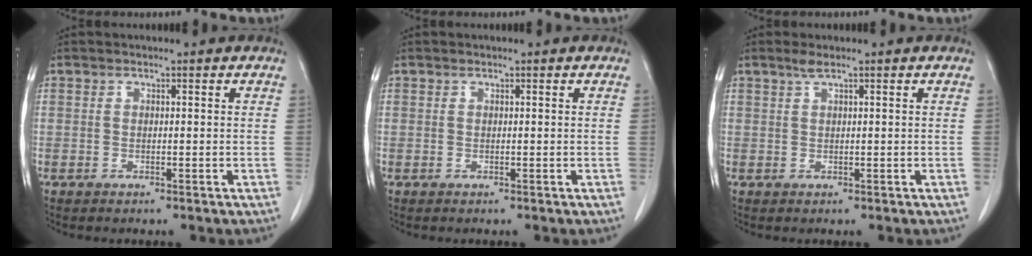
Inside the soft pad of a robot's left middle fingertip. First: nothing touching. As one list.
[{"total": 0.0}, {"total": 1.3, "force": [0.9, -0.1, 0.9], "torque": [-0.024, 0.006, 0.022]}]